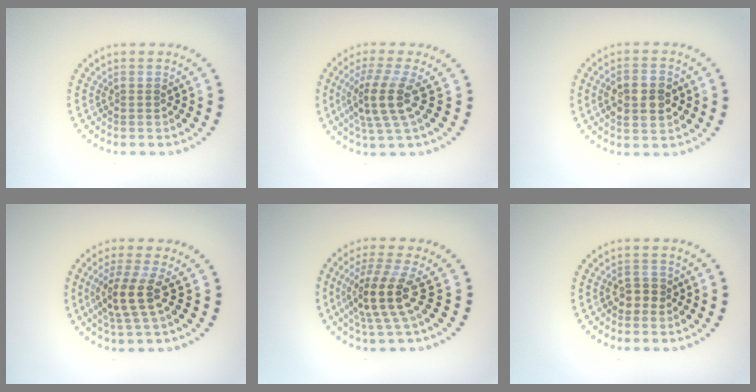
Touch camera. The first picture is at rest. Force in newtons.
{"total": 4.0, "press": 3.2, "slide": 2.5}
{"total": 4.3, "press": 4.3, "slide": 0.4}
{"total": 3.6, "press": 3.0, "slide": 1.9}
{"total": 4.6, "press": 3.8, "slide": 2.5}
{"total": 1.9, "press": 1.8, "slide": 0.6}